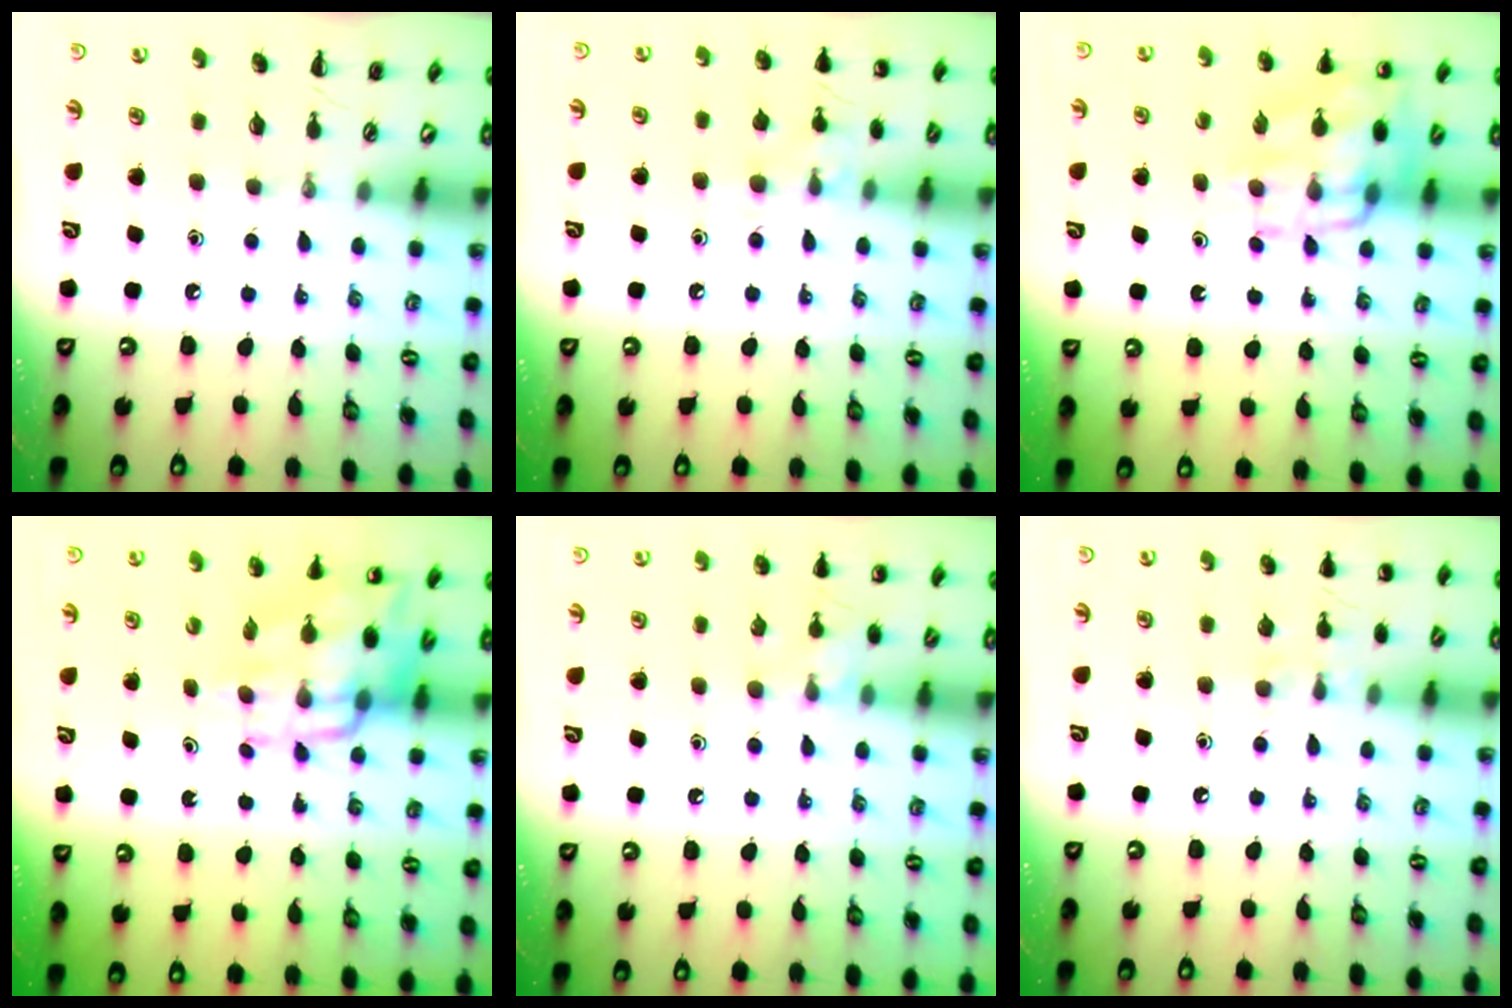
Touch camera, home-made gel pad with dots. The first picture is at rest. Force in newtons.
{"total": 8.9, "press": 8.6, "slide": 2.3}
{"total": 13.1, "press": 12.9, "slide": 2.6}
{"total": 13.5, "press": 13.1, "slide": 3.4}
{"total": 7.5, "press": 7.2, "slide": 2.3}
{"total": 6.5, "press": 6.3, "slide": 1.5}